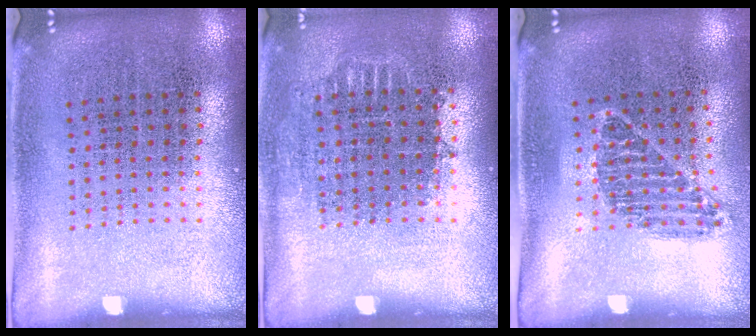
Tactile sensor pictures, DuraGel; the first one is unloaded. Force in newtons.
{"total": 0.7, "press": 0.7, "slide": 0.2}
{"total": 1.0, "press": 0.8, "slide": 0.5}